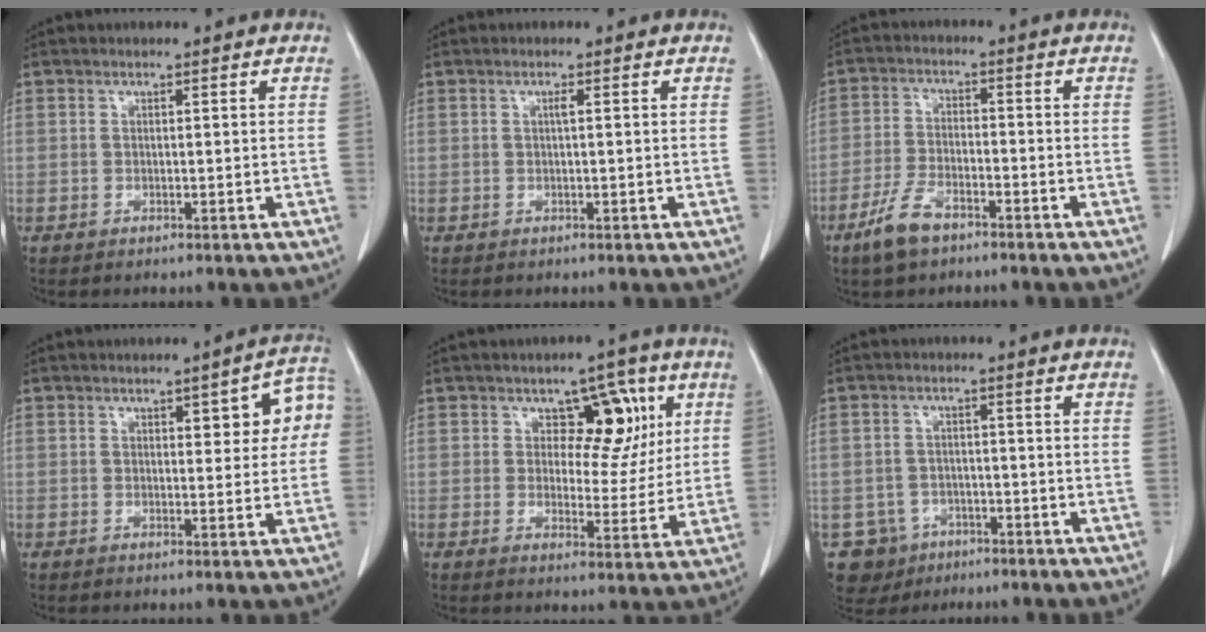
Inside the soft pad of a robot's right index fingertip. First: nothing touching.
{"total": 0.7, "force": [0.1, 0.0, 0.6], "torque": [-0.012, 0.001, 0.002]}
{"total": 6.3, "force": [-4.4, 2.3, 4.0], "torque": [-0.090, -0.005, -0.082]}
{"total": 6.9, "force": [1.7, 2.1, 6.3], "torque": [-0.070, 0.021, 0.017]}
{"total": 7.8, "force": [3.0, 5.0, 5.2], "torque": [-0.046, 0.011, 0.042]}
{"total": 6.2, "force": [-3.2, 5.3, 0.4], "torque": [-0.007, 0.008, -0.045]}